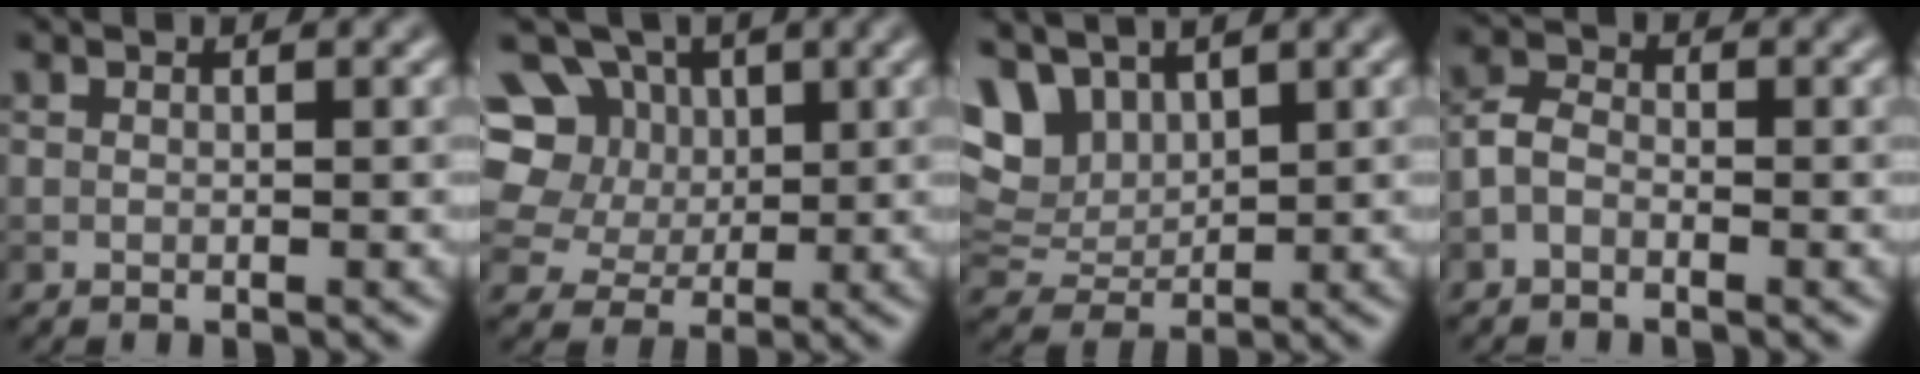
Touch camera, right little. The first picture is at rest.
{"total": 11.4, "force": [3.9, 9.5, 5.0], "torque": [-0.113, 0.043, 0.055]}
{"total": 6.3, "force": [3.5, 3.9, 3.5], "torque": [-0.088, 0.014, 0.074]}
{"total": 2.0, "force": [-1.1, 1.2, 1.2], "torque": [-0.024, 0.007, -0.030]}